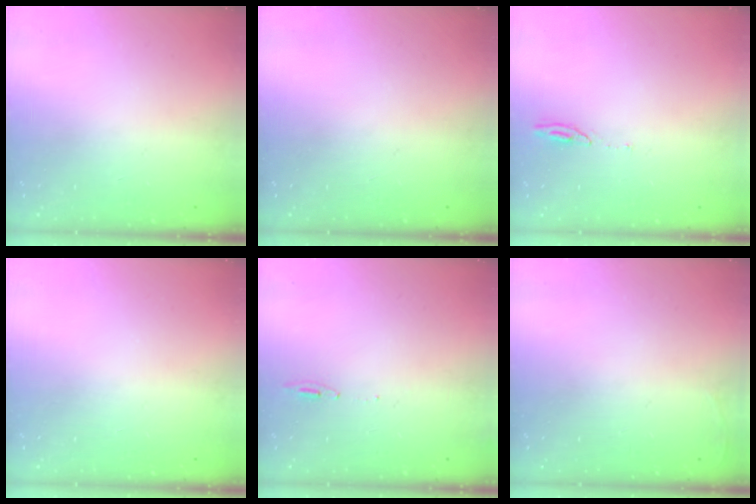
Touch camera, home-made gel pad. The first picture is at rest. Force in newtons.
{"total": 1.0, "press": 0.0, "slide": 1.0}
{"total": 3.3, "press": 3.3, "slide": 0.3}
{"total": 0.0}
{"total": 4.8, "press": 4.6, "slide": 1.6}
{"total": 2.7, "press": 2.6, "slide": 1.0}